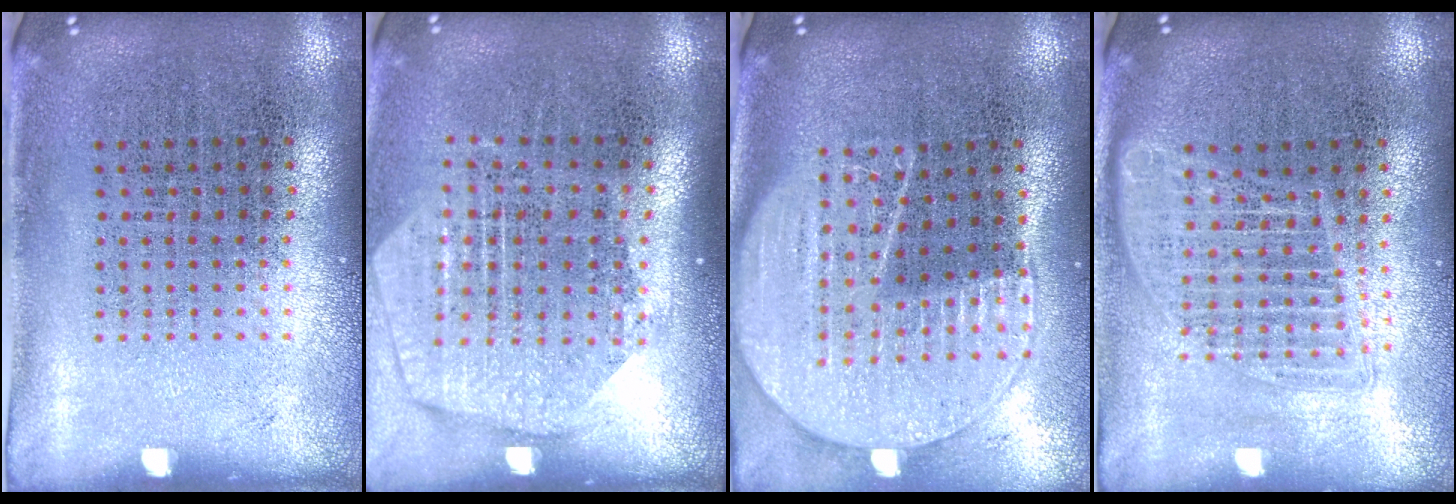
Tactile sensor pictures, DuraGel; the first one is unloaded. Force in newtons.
{"total": 1.9, "press": 1.7, "slide": 0.9}
{"total": 2.0, "press": 1.8, "slide": 0.9}
{"total": 1.6, "press": 1.4, "slide": 0.8}